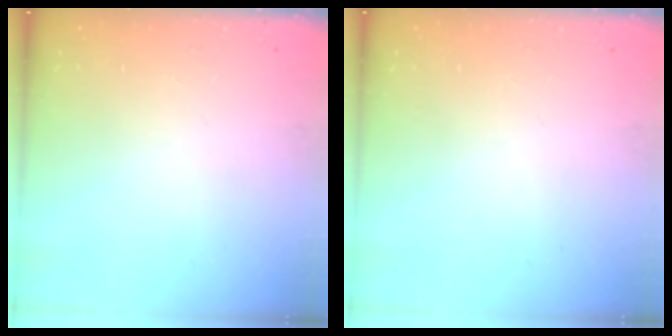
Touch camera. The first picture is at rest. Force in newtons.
{"total": 0.0}